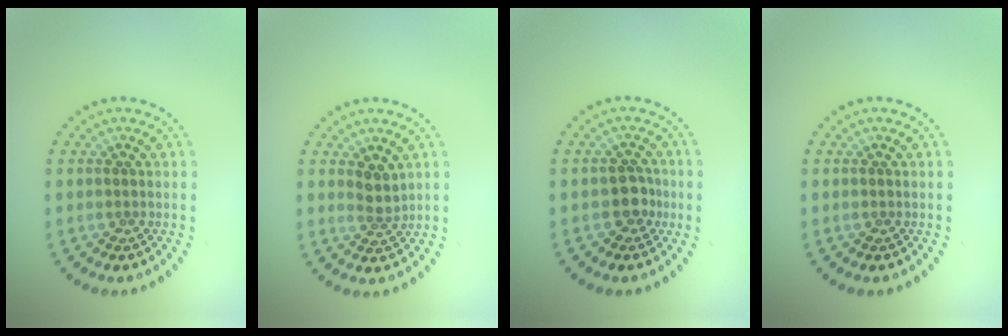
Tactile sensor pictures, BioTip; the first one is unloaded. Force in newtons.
{"total": 1.7, "press": 1.4, "slide": 1.0}
{"total": 2.0, "press": 1.8, "slide": 0.8}
{"total": 0.0}